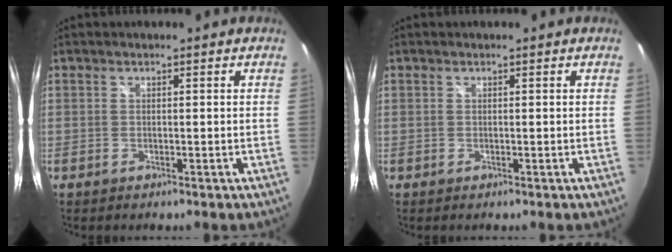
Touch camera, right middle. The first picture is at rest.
{"total": 0.0}